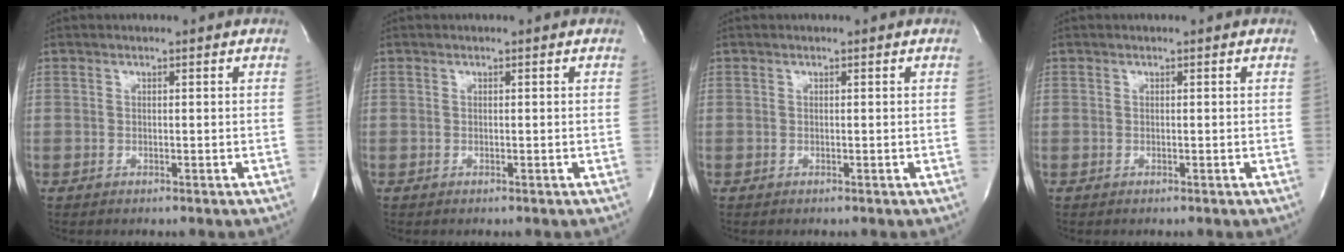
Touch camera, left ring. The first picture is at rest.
{"total": 0.0}
{"total": 0.0}
{"total": 0.0}